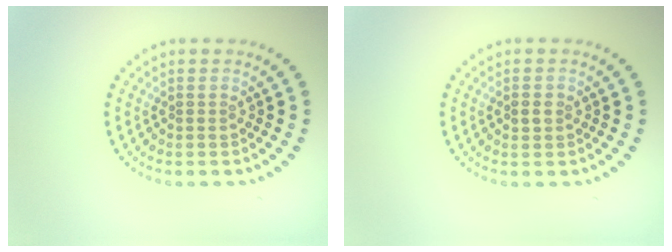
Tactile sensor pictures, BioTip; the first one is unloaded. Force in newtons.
{"total": 1.0, "press": 1.0, "slide": 0.2}